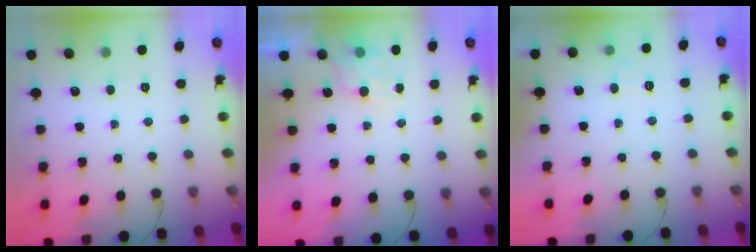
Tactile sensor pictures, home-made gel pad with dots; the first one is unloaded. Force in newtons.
{"total": 4.3, "press": 4.3, "slide": 0.7}
{"total": 4.3, "press": 4.2, "slide": 1.0}